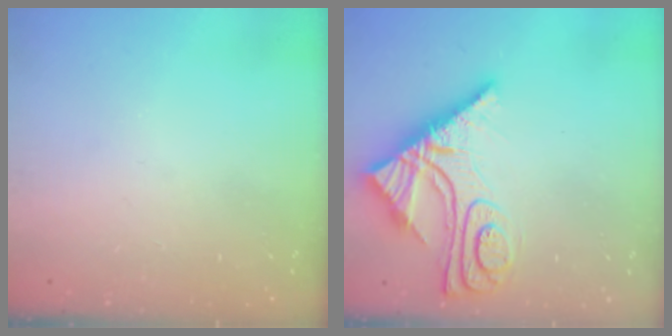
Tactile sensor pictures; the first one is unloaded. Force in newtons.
{"total": 13.8, "press": 13.7, "slide": 1.7}